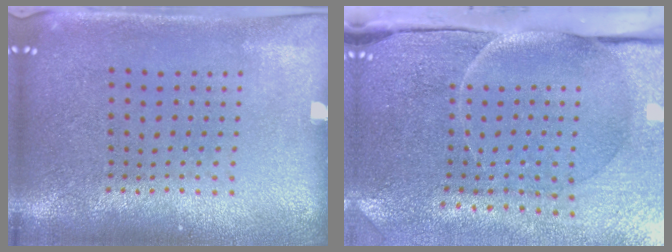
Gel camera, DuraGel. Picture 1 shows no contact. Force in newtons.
{"total": 4.8, "press": 3.9, "slide": 2.8}